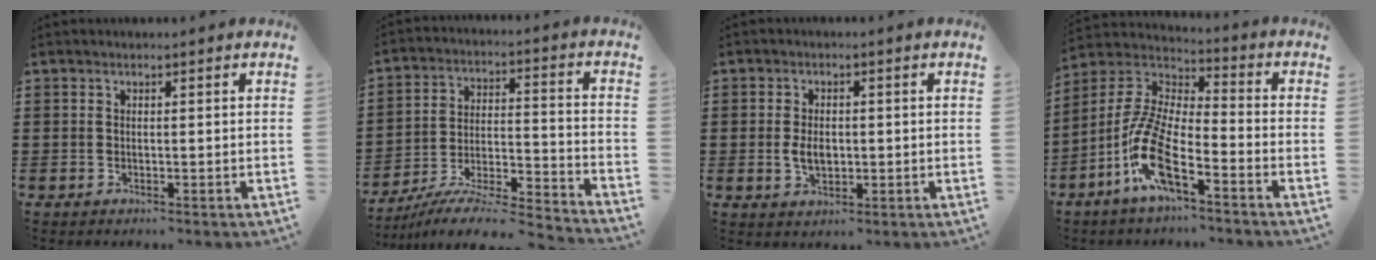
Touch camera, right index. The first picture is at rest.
{"total": 7.1, "force": [-6.6, 0.2, 2.7], "torque": [-0.048, -0.008, -0.134]}
{"total": 3.3, "force": [-0.2, 1.9, 2.7], "torque": [-0.053, 0.005, -0.003]}
{"total": 11.6, "force": [-6.5, 3.1, 9.1], "torque": [-0.226, -0.015, -0.137]}